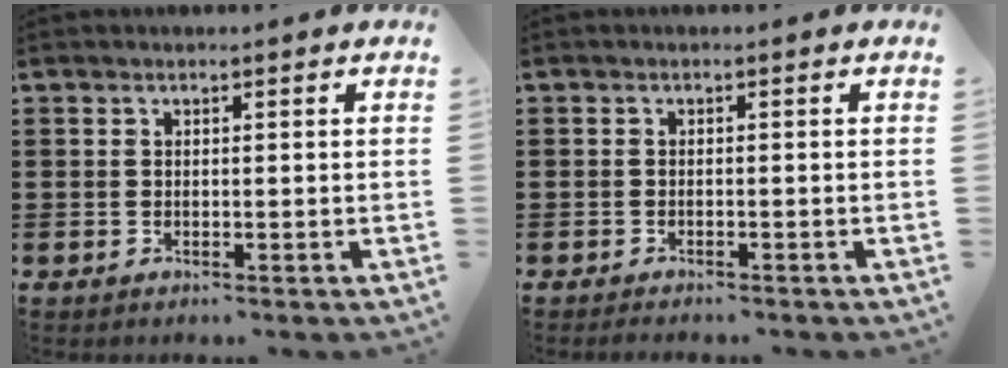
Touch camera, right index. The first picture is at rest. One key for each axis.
{"total": 1.0, "fx": -0.9, "fy": 0.0, "fz": 0.1, "tx": -0.003, "ty": 0.000, "tz": -0.019}